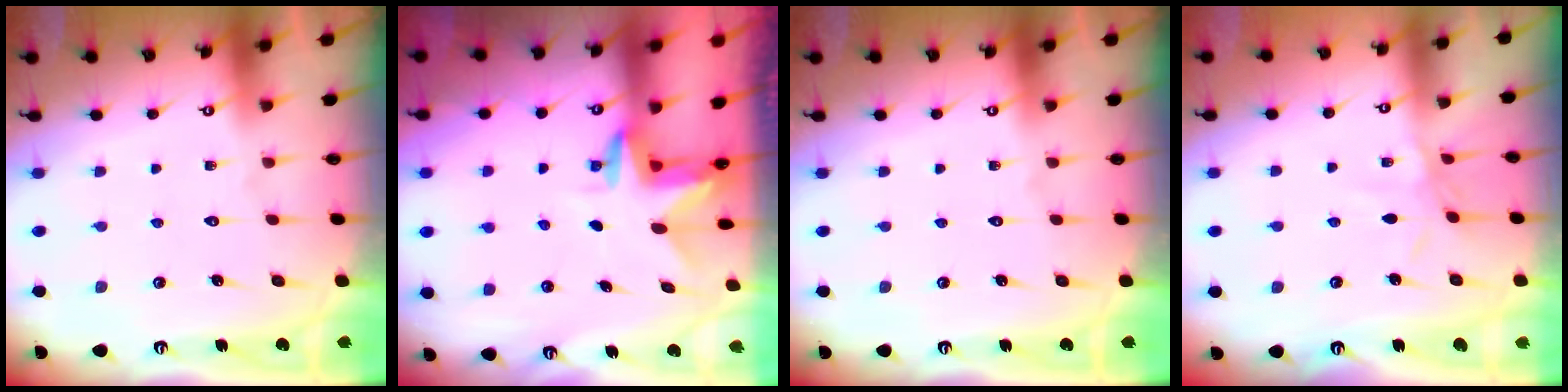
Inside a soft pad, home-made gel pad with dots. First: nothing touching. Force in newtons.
{"total": 2.8, "press": 2.8, "slide": 0.1}
{"total": 0.0}
{"total": 3.3, "press": 3.3, "slide": 0.5}